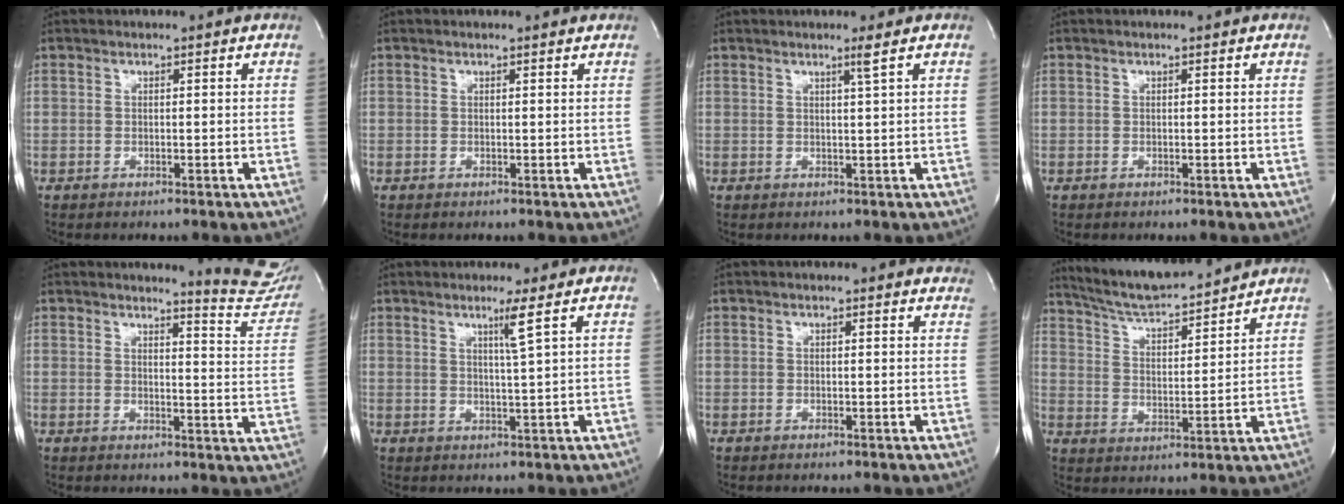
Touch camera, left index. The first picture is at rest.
{"total": 1.0, "force": [1.0, 0.0, 0.2], "torque": [-0.012, 0.003, 0.008]}
{"total": 1.4, "force": [0.7, -0.7, 1.0], "torque": [-0.029, -0.012, 0.019]}
{"total": 0.0}
{"total": 9.7, "force": [9.6, -0.4, 1.1], "torque": [-0.006, -0.091, 0.091]}
{"total": 3.2, "force": [1.6, -1.3, 2.5], "torque": [-0.045, -0.013, 0.035]}
{"total": 3.9, "force": [3.6, 1.0, 1.0], "torque": [-0.008, 0.003, 0.022]}
{"total": 14.8, "force": [13.7, 1.3, 5.4], "torque": [-0.097, 0.007, 0.223]}